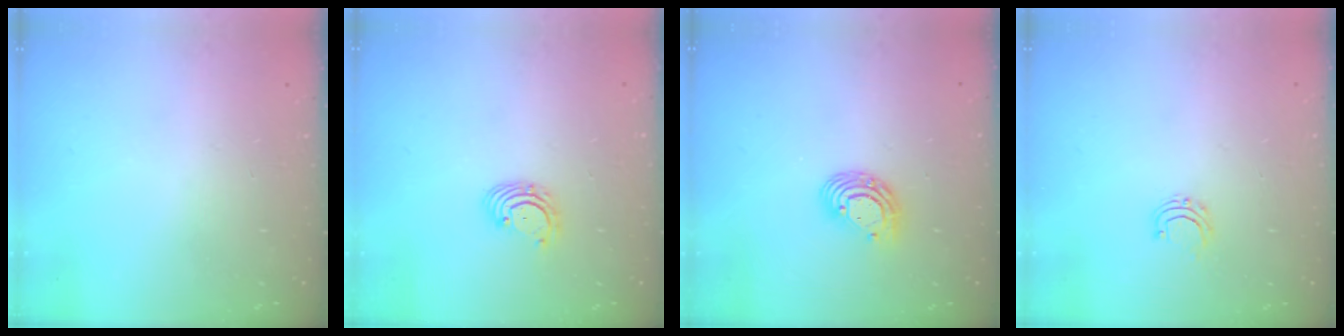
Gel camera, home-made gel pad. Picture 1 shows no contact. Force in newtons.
{"total": 2.9, "press": 2.9, "slide": 0.3}
{"total": 9.2, "press": 9.1, "slide": 1.6}
{"total": 5.9, "press": 5.9, "slide": 0.5}